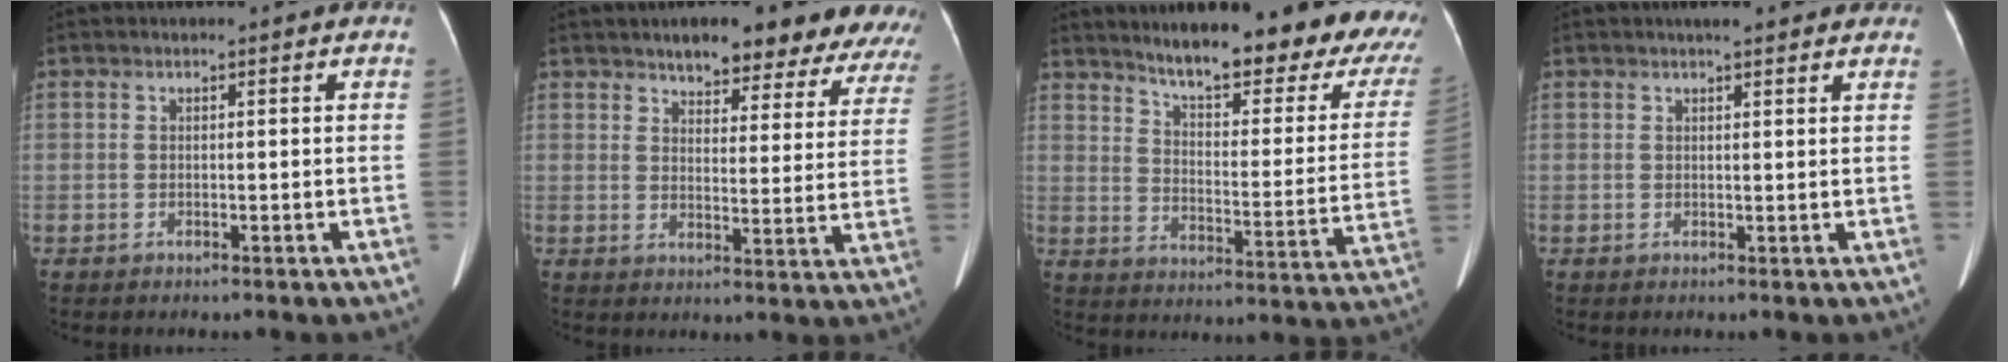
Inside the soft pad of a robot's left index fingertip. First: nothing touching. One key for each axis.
{"total": 18.2, "fx": 16.2, "fy": 4.5, "fz": 6.9, "tx": -0.057, "ty": -0.010, "tz": 0.178}
{"total": 24.0, "fx": 20.4, "fy": 4.1, "fz": 11.9, "tx": -0.159, "ty": -0.063, "tz": 0.252}
{"total": 5.7, "fx": 4.6, "fy": 1.3, "fz": 3.0, "tx": -0.030, "ty": 0.020, "tz": 0.053}